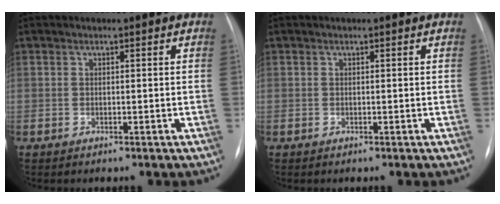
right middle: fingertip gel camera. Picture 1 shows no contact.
{"total": 0.0}